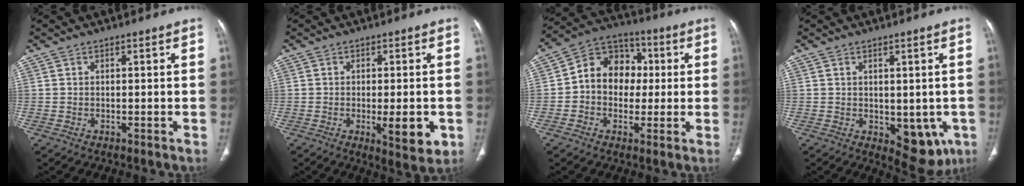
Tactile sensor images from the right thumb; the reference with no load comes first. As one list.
[{"total": 7.3, "force": [-1.8, 2.5, 6.7], "torque": [-0.083, -0.013, -0.019]}, {"total": 12.2, "force": [0.6, 9.9, 7.0], "torque": [-0.071, 0.030, -0.003]}, {"total": 8.5, "force": [-1.9, 4.9, 6.7], "torque": [-0.042, -0.010, -0.009]}]